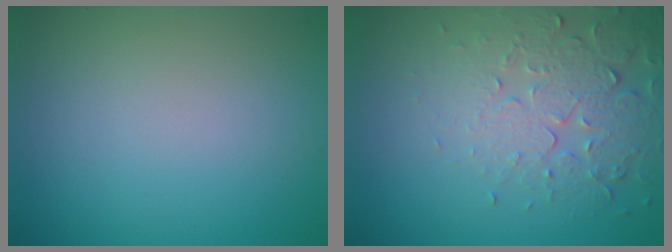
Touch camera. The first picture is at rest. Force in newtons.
{"total": 5.3, "press": 3.9, "slide": 3.6}